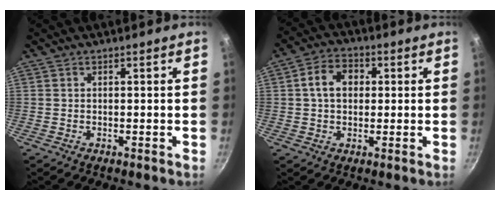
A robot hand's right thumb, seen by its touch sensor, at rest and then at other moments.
{"total": 7.3, "force": [1.1, 5.5, 4.7], "torque": [-0.060, 0.014, 0.009]}